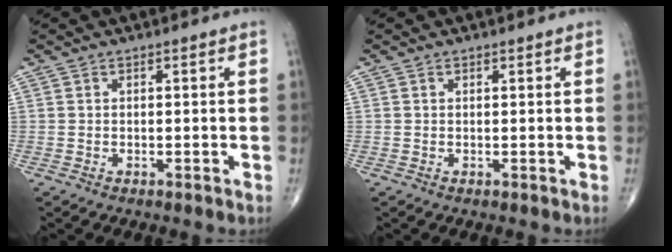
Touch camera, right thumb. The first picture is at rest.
{"total": 0.0}